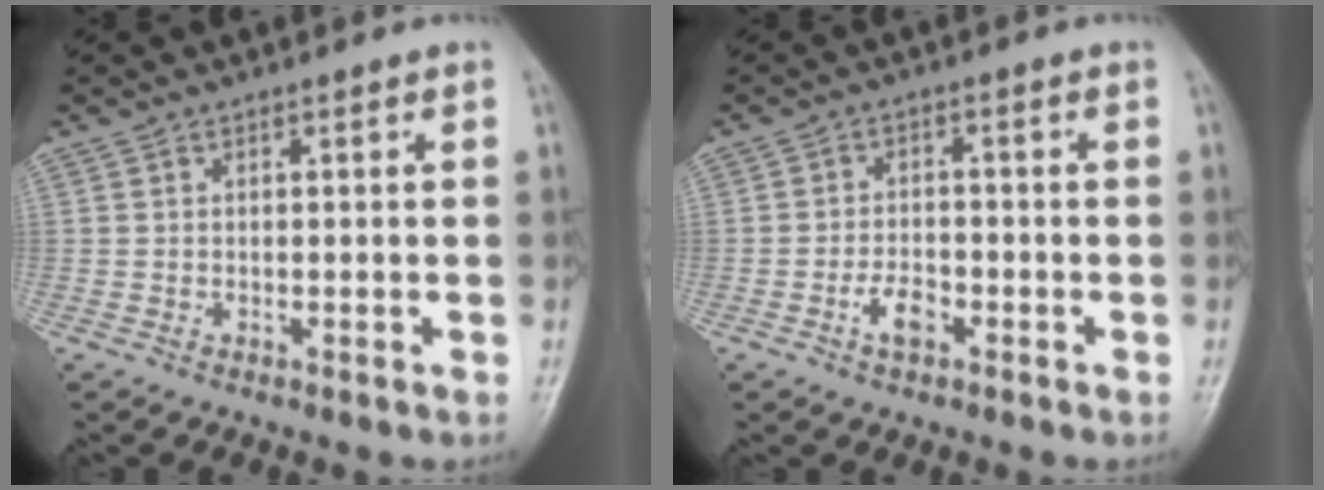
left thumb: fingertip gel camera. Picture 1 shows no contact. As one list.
[{"total": 4.1, "force": [-2.0, 2.2, 2.8], "torque": [-0.043, 0.014, -0.039]}]